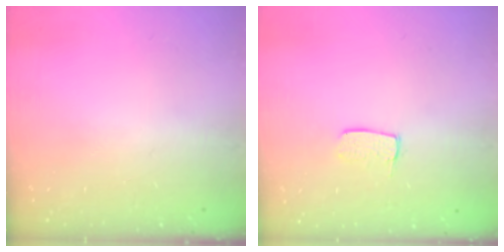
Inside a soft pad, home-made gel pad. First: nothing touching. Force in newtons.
{"total": 5.2, "press": 5.1, "slide": 0.5}